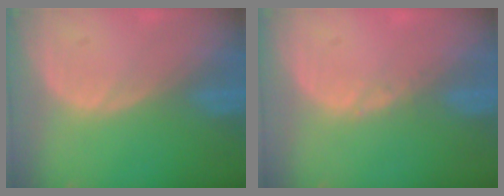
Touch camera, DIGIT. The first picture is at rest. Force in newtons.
{"total": 0.6, "press": 0.5, "slide": 0.3}